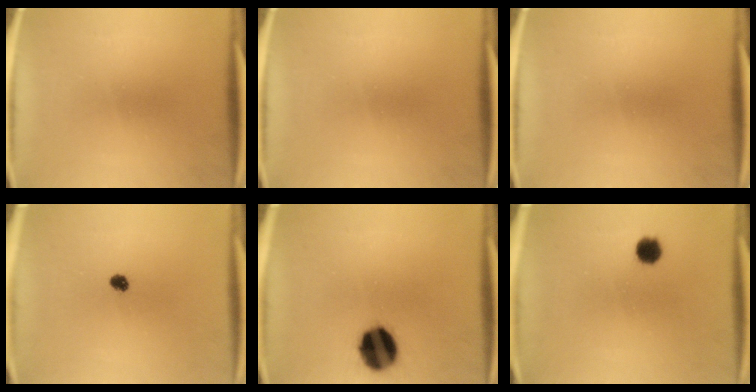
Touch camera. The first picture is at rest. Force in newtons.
{"total": 0.0}
{"total": 0.0}
{"total": 1.9}
{"total": 13.1}
{"total": 4.1}